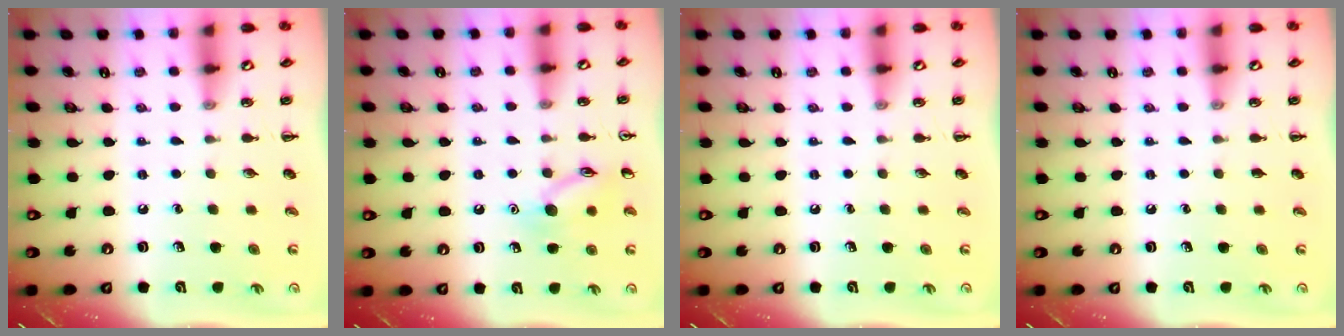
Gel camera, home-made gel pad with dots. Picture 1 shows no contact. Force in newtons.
{"total": 10.4, "press": 10.4, "slide": 0.4}
{"total": 0.0}
{"total": 0.0}